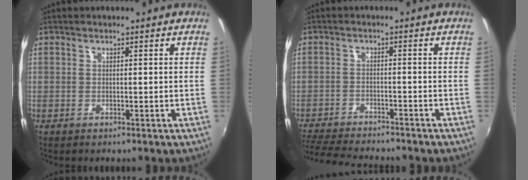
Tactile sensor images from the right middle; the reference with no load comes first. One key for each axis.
{"total": 12.2, "fx": -11.0, "fy": 2.0, "fz": 4.8, "tx": -0.120, "ty": -0.019, "tz": -0.178}